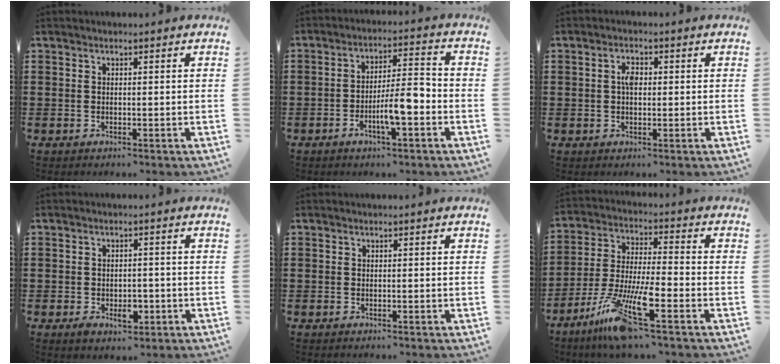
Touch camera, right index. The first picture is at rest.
{"total": 7.3, "force": [-2.8, 1.7, 6.5], "torque": [-0.113, 0.005, -0.052]}
{"total": 2.5, "force": [0.2, 1.3, 2.1], "torque": [-0.043, 0.007, 0.002]}
{"total": 3.9, "force": [-1.4, 2.3, 2.9], "torque": [-0.041, 0.000, -0.024]}
{"total": 0.0}
{"total": 12.4, "force": [-7.5, 1.7, 9.7], "torque": [-0.213, -0.011, -0.145]}